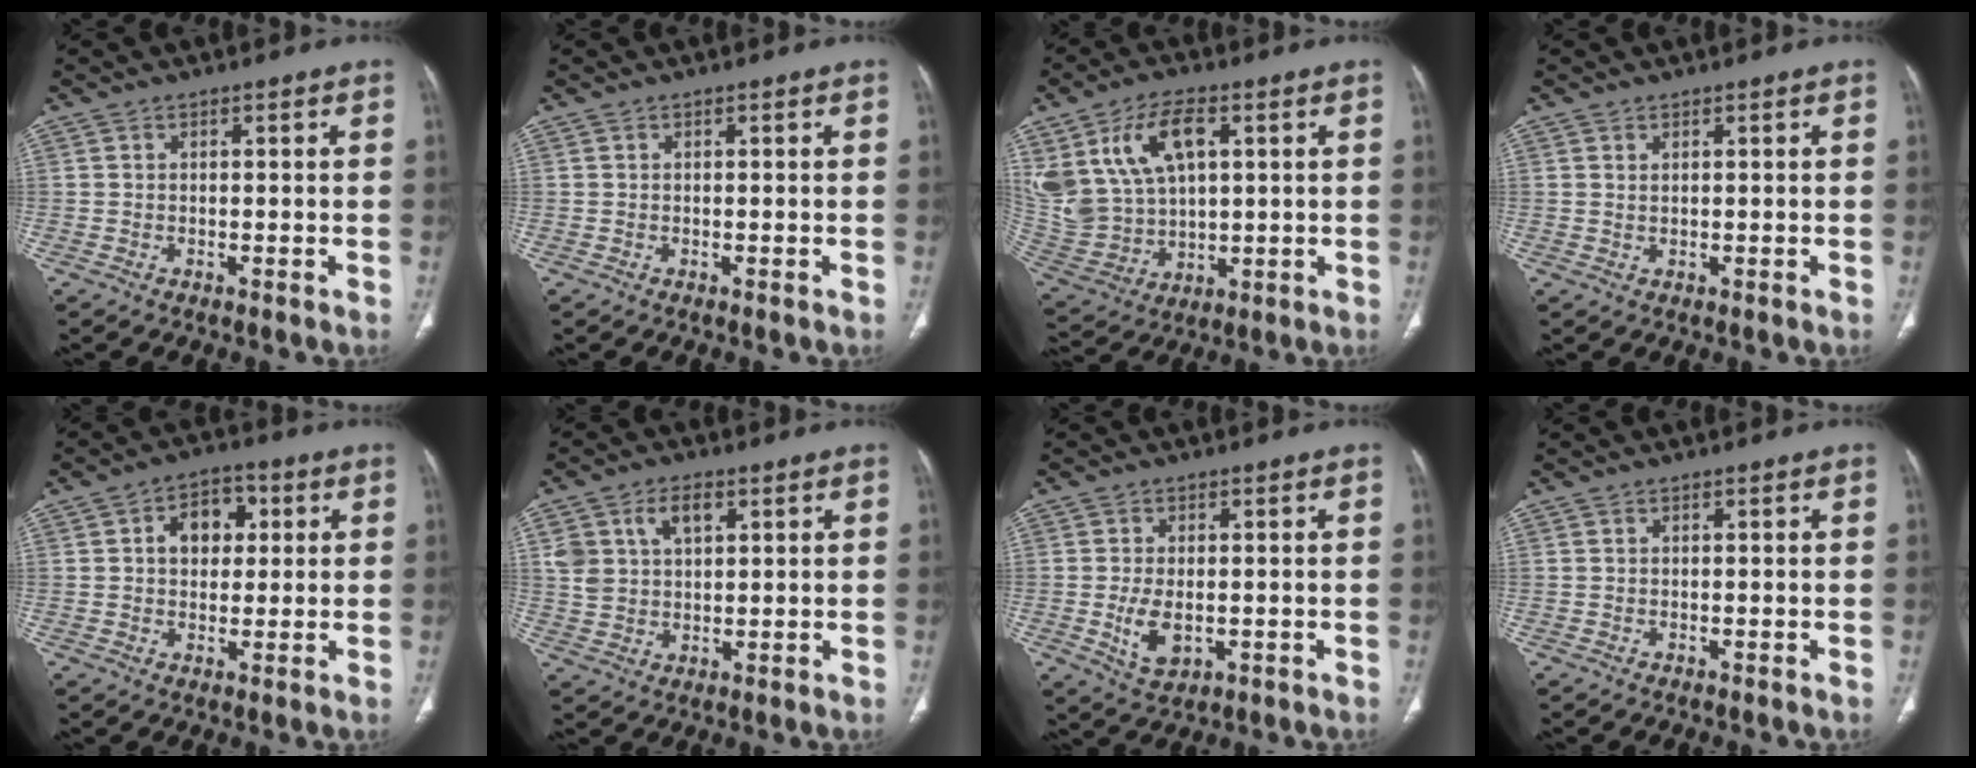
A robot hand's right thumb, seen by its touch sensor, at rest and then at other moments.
{"total": 0.0}
{"total": 18.5, "force": [6.9, 11.3, 12.8], "torque": [-0.264, -0.014, 0.148]}
{"total": 0.7, "force": [0.5, 0.2, 0.5], "torque": [-0.008, -0.003, 0.013]}
{"total": 7.9, "force": [1.8, 5.7, 5.1], "torque": [-0.046, 0.009, 0.022]}
{"total": 7.8, "force": [3.3, 5.0, 5.1], "torque": [-0.081, -0.004, 0.068]}
{"total": 6.0, "force": [-0.9, 3.5, 4.8], "torque": [-0.088, -0.010, -0.008]}
{"total": 0.0}